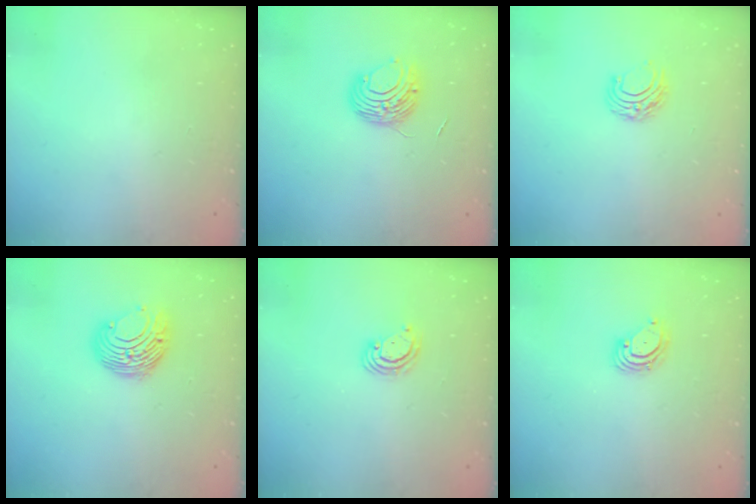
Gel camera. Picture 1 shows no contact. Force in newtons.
{"total": 8.7, "press": 8.6, "slide": 0.8}
{"total": 6.2, "press": 6.2, "slide": 0.5}
{"total": 10.7, "press": 10.7, "slide": 0.5}
{"total": 3.2, "press": 3.2, "slide": 0.3}
{"total": 3.6, "press": 3.6, "slide": 0.3}